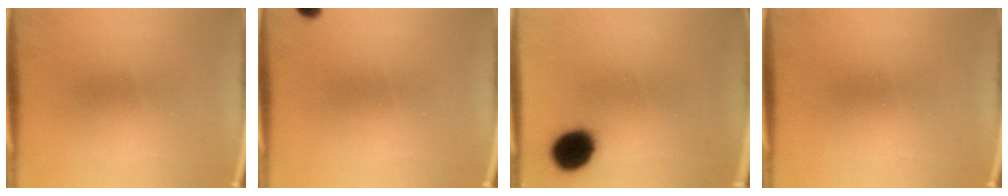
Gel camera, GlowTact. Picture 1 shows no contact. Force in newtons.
{"total": 1.5}
{"total": 10.7}
{"total": 0.0}